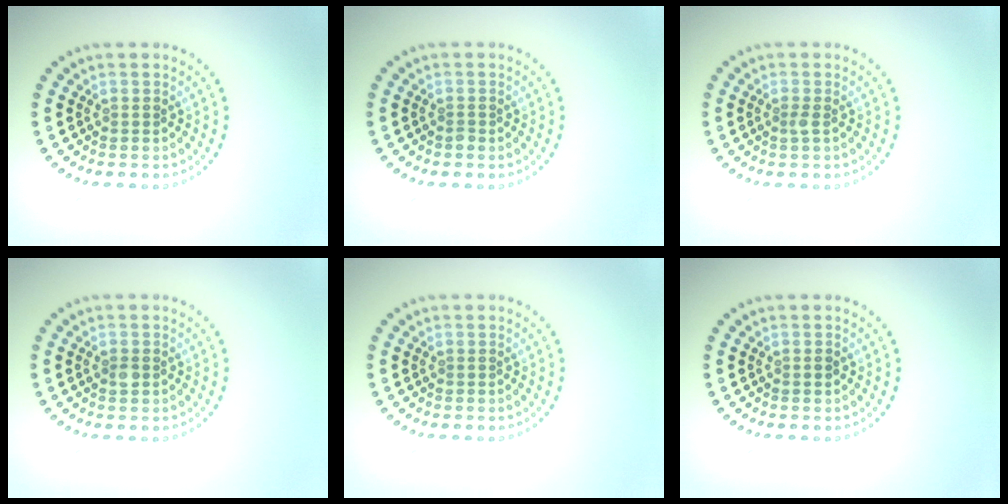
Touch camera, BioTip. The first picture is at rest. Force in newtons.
{"total": 0.5, "press": 0.4, "slide": 0.4}
{"total": 0.6, "press": 0.5, "slide": 0.3}
{"total": 0.9, "press": 0.9, "slide": 0.1}
{"total": 0.0}
{"total": 0.9, "press": 0.9, "slide": 0.2}